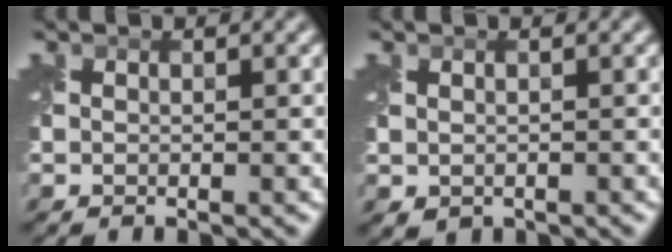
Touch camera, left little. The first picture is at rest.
{"total": 0.8, "force": [-0.2, 0.6, 0.5], "torque": [-0.015, -0.005, 0.003]}